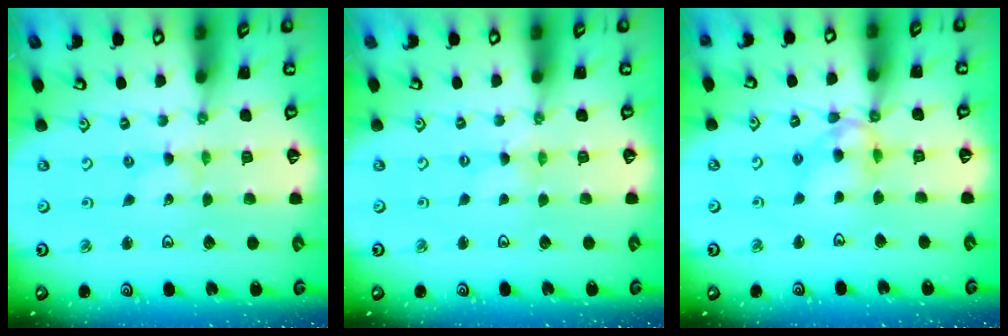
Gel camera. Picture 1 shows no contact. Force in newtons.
{"total": 0.0}
{"total": 10.6, "press": 10.5, "slide": 1.1}